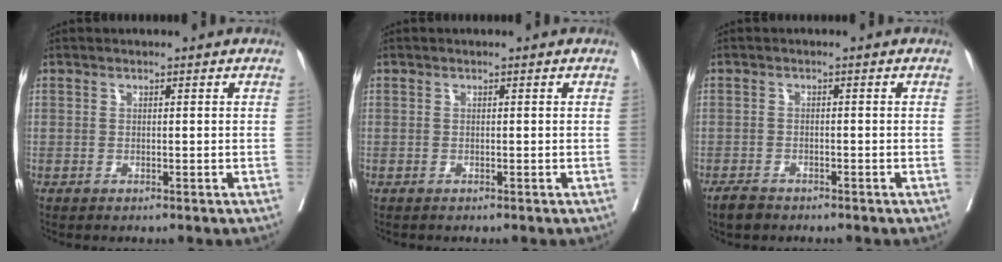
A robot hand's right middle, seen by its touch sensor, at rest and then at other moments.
{"total": 0.0}
{"total": 2.1, "force": [-1.8, 0.8, 0.7], "torque": [-0.020, -0.002, -0.029]}